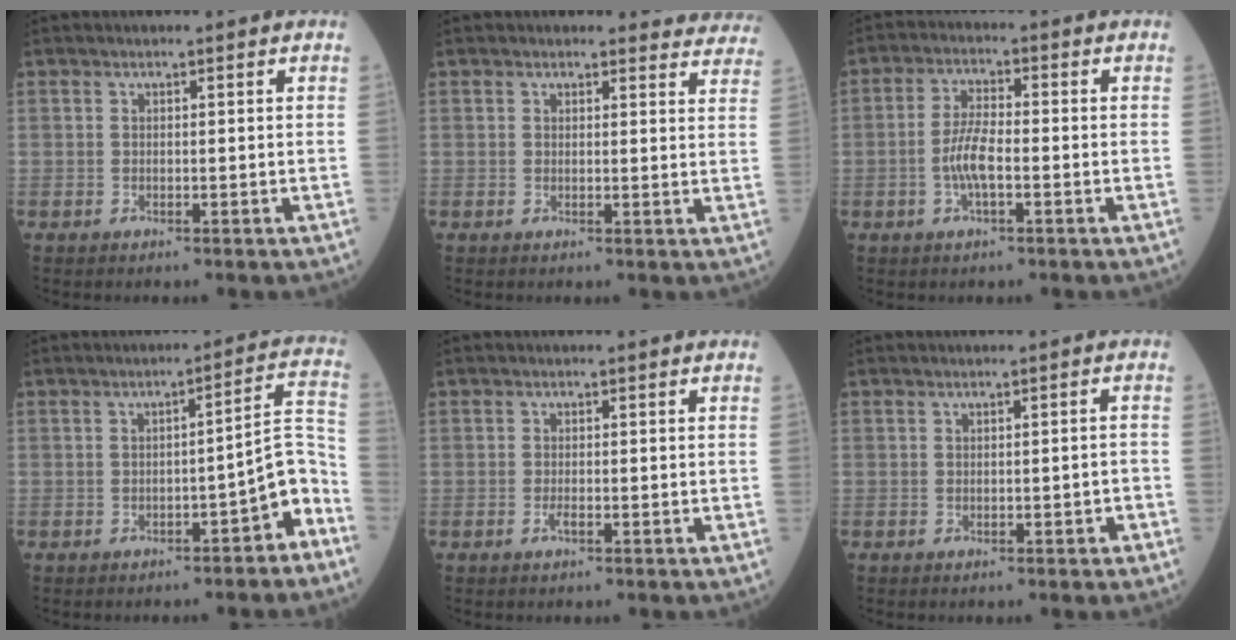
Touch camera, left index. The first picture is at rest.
{"total": 7.7, "force": [7.4, 2.2, -0.2], "torque": [0.049, -0.027, 0.038]}
{"total": 5.2, "force": [-1.4, 1.3, 4.8], "torque": [-0.105, 0.005, -0.030]}
{"total": 6.8, "force": [-4.0, 1.1, 5.3], "torque": [-0.048, 0.030, -0.052]}
{"total": 0.9, "force": [-0.6, 0.1, 0.7], "torque": [-0.017, 0.000, -0.009]}
{"total": 1.6, "force": [-0.8, 0.2, 1.4], "torque": [-0.020, -0.001, -0.008]}